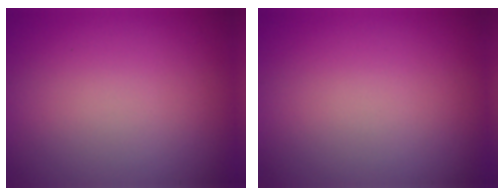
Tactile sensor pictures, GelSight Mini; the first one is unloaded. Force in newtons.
{"total": 0.0}